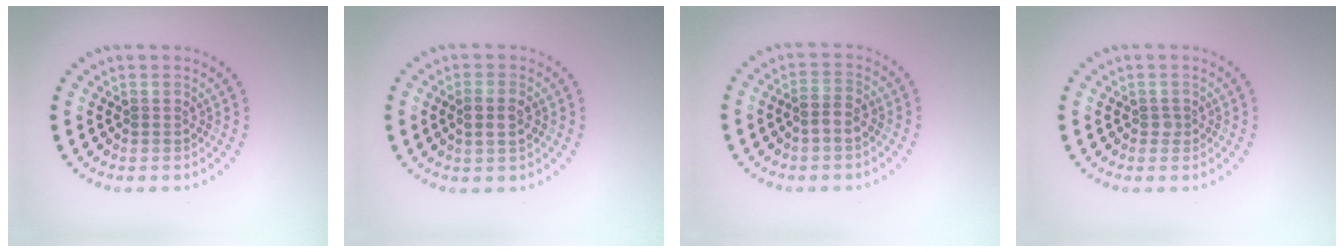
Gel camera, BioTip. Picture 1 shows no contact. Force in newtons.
{"total": 1.9, "press": 1.8, "slide": 0.6}
{"total": 1.7, "press": 1.6, "slide": 0.6}
{"total": 0.6, "press": 0.5, "slide": 0.3}